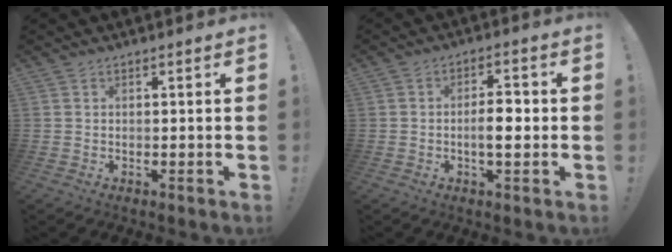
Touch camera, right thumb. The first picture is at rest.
{"total": 6.5, "force": [-1.3, 2.6, 5.8], "torque": [-0.087, 0.007, -0.029]}